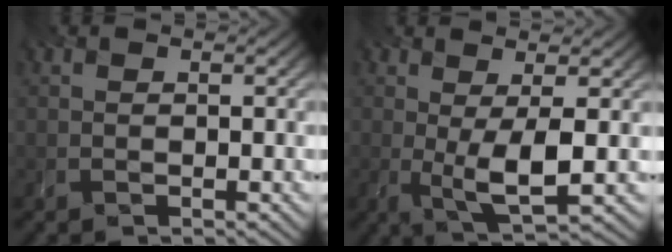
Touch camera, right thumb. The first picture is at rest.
{"total": 5.6, "force": [-0.2, 1.5, 5.4], "torque": [-0.105, -0.004, -0.002]}